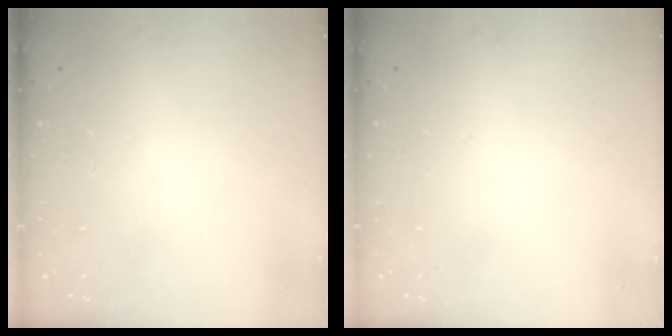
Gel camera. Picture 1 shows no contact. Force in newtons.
{"total": 0.0}